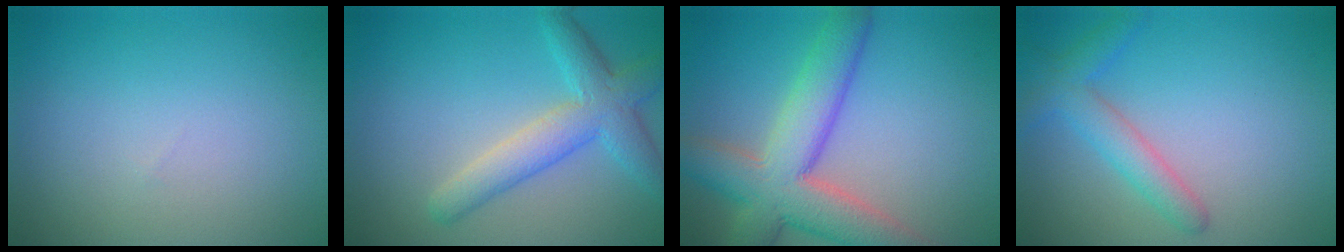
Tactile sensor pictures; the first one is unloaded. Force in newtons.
{"total": 4.7, "press": 4.7, "slide": 0.2}
{"total": 8.4, "press": 8.4, "slide": 0.6}
{"total": 3.0, "press": 3.0, "slide": 0.2}